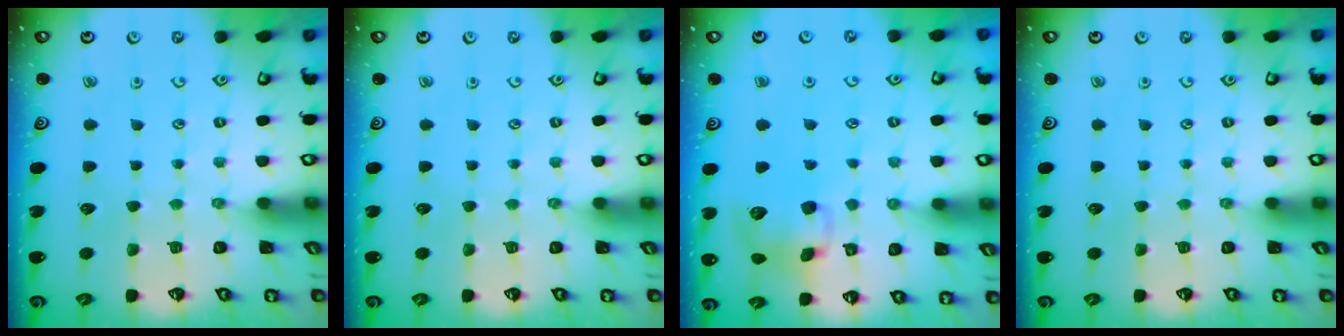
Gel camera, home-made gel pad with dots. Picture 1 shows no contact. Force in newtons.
{"total": 0.0}
{"total": 10.2, "press": 10.0, "slide": 1.9}
{"total": 0.0}